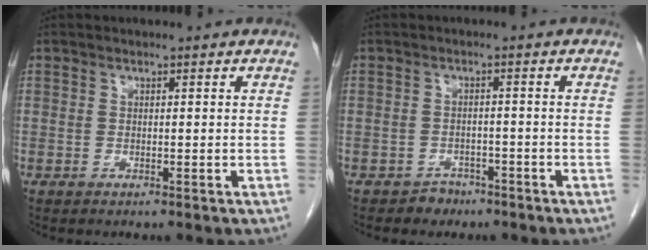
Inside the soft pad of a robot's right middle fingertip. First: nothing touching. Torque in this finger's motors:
{"motor_torque": [-0.40, -0.15, -0.06, -0.02]}